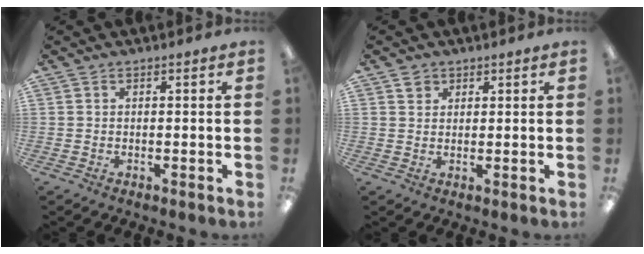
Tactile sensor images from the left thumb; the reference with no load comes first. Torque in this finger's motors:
{"motor_torque": [0.31, 0.11, 0.36, -0.08, -0.01]}